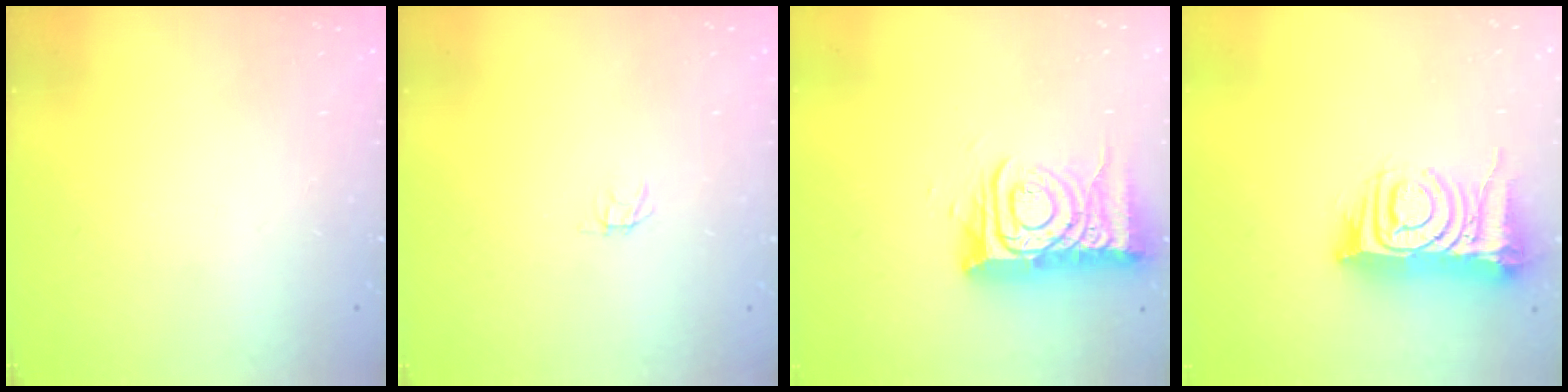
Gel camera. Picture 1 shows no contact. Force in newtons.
{"total": 1.8, "press": 1.8, "slide": 0.1}
{"total": 14.2, "press": 14.1, "slide": 1.5}
{"total": 12.8, "press": 12.7, "slide": 1.6}